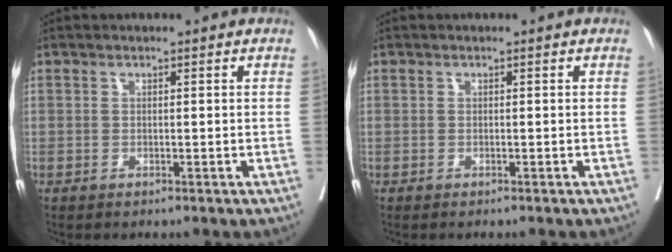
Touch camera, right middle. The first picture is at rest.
{"total": 1.2, "force": [-1.1, 0.1, 0.5], "torque": [-0.005, -0.002, -0.017]}